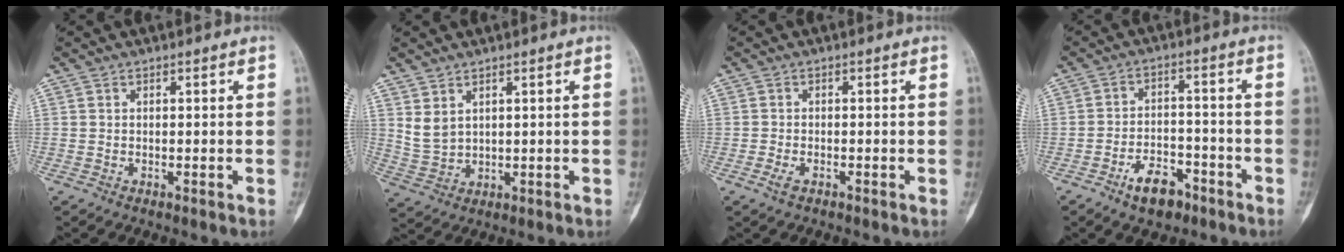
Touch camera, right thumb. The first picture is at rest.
{"total": 4.3, "force": [2.2, 2.7, 2.6], "torque": [-0.044, -0.013, 0.057]}
{"total": 1.9, "force": [-1.1, 0.8, 1.3], "torque": [-0.031, 0.001, -0.023]}
{"total": 7.6, "force": [-4.8, 4.1, 4.2], "torque": [-0.054, 0.037, -0.080]}